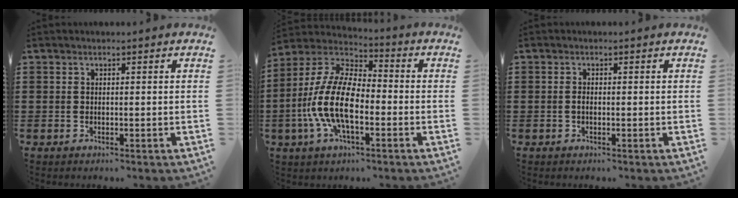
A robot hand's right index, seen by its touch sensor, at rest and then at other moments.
{"total": 12.9, "force": [-3.3, 6.0, 10.9], "torque": [-0.268, -0.007, -0.071]}
{"total": 0.9, "force": [-0.3, 0.4, 0.7], "torque": [-0.016, -0.002, -0.005]}